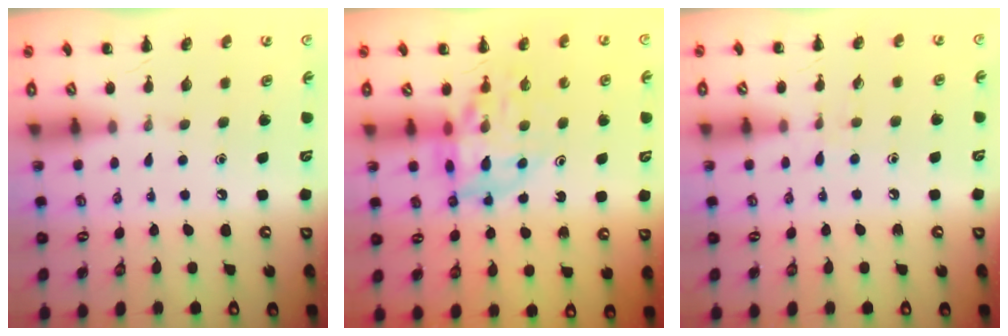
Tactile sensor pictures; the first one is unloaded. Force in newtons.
{"total": 10.5, "press": 10.0, "slide": 3.2}
{"total": 4.7, "press": 4.2, "slide": 2.0}